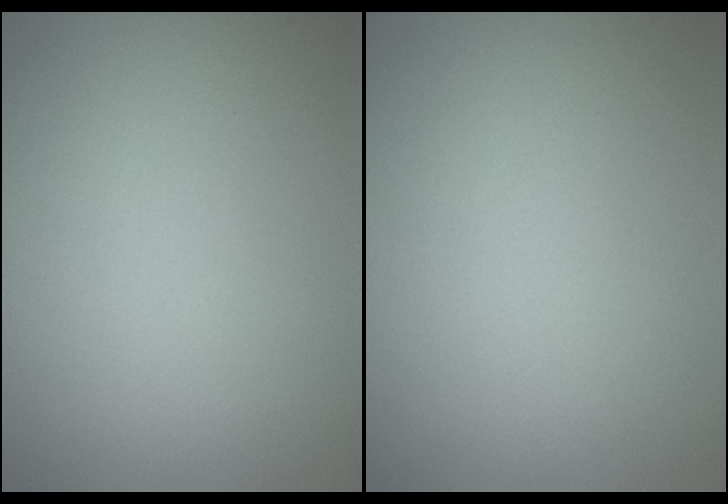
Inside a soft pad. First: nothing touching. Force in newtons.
{"total": 0.0}